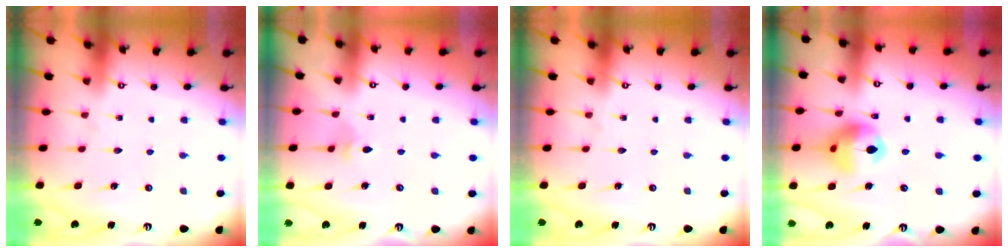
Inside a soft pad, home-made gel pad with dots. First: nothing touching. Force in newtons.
{"total": 3.2, "press": 3.2, "slide": 0.6}
{"total": 0.0}
{"total": 13.7, "press": 13.6, "slide": 1.6}